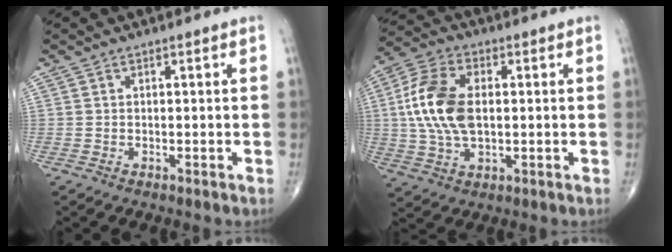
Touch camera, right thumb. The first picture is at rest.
{"total": 13.4, "force": [1.0, 7.7, 11.0], "torque": [-0.229, 0.012, 0.018]}